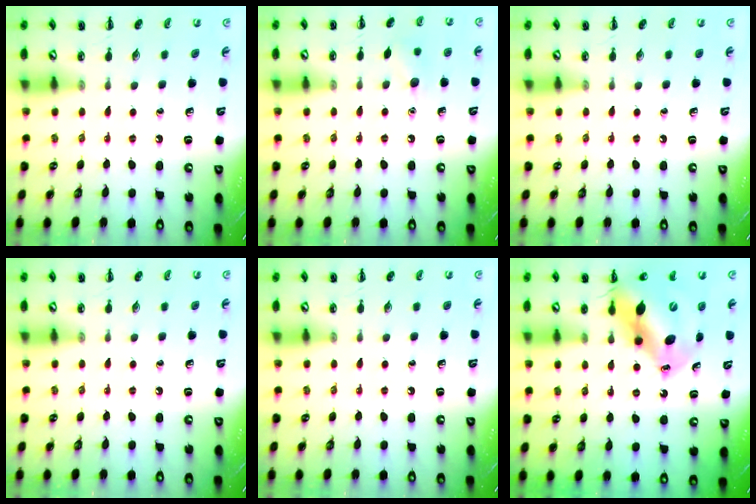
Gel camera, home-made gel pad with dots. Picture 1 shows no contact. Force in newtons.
{"total": 7.6, "press": 7.4, "slide": 2.0}
{"total": 0.0}
{"total": 0.0}
{"total": 0.0}
{"total": 14.8, "press": 14.2, "slide": 4.2}